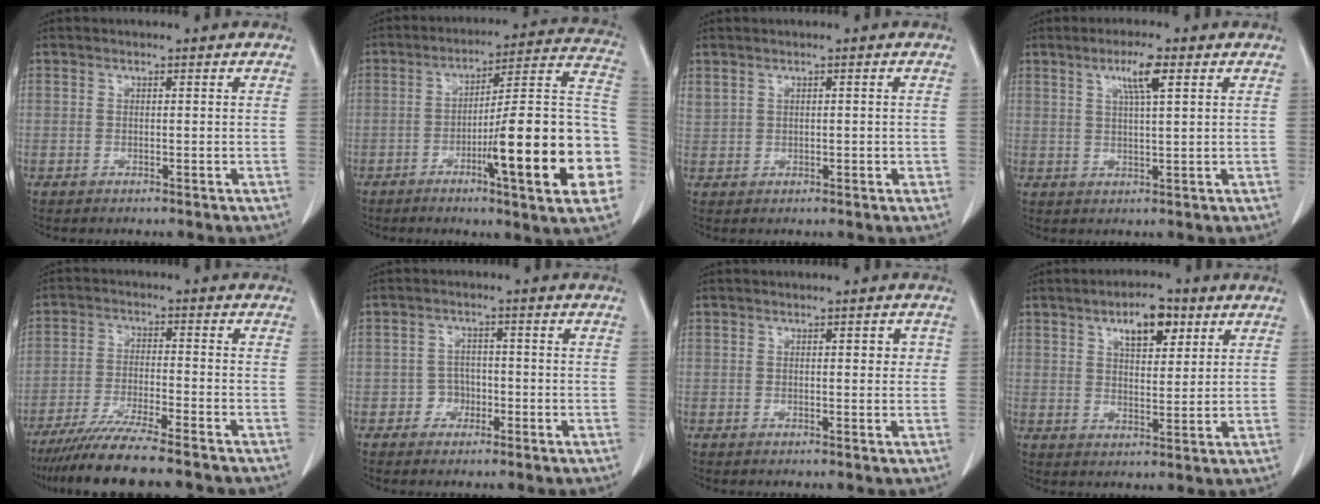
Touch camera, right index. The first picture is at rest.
{"total": 21.5, "force": [-6.2, 1.6, 20.5], "torque": [-0.214, 0.013, -0.087]}
{"total": 2.6, "force": [1.1, 1.6, 1.8], "torque": [-0.044, 0.017, 0.036]}
{"total": 4.9, "force": [2.4, 0.2, 4.2], "torque": [-0.075, 0.001, 0.041]}
{"total": 11.7, "force": [-9.9, -0.1, 6.1], "torque": [-0.093, -0.031, -0.161]}
{"total": 2.6, "force": [-1.2, 2.2, 0.5], "torque": [0.000, 0.012, -0.022]}
{"total": 2.1, "force": [0.5, 1.0, 1.8], "torque": [-0.016, 0.005, 0.004]}
{"total": 7.2, "force": [3.9, 2.9, 5.3], "torque": [-0.085, 0.004, 0.062]}